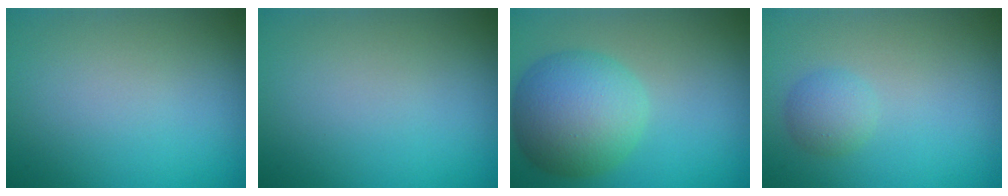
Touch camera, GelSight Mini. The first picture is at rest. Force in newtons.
{"total": 0.0}
{"total": 7.2, "press": 7.2, "slide": 0.2}
{"total": 1.7, "press": 1.7, "slide": 0.0}